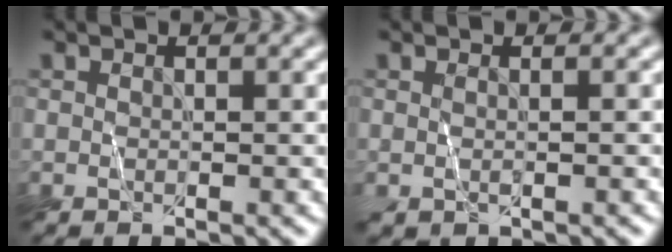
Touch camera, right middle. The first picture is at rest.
{"total": 0.7, "force": [0.1, 0.3, 0.6], "torque": [-0.011, 0.000, -0.001]}